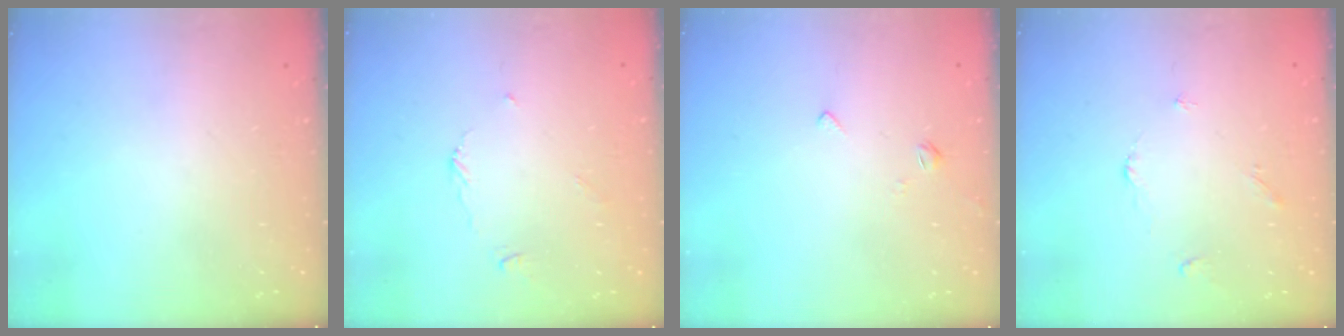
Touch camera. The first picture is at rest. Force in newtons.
{"total": 2.7, "press": 2.7, "slide": 0.3}
{"total": 2.7, "press": 2.7, "slide": 0.5}
{"total": 3.0, "press": 2.9, "slide": 0.5}